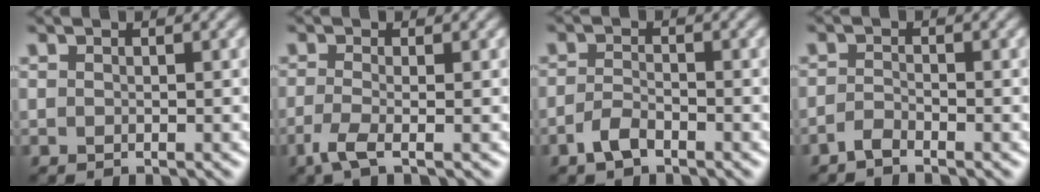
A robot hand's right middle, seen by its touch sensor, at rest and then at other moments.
{"total": 2.6, "force": [-1.3, 0.6, 2.2], "torque": [-0.050, -0.010, -0.036]}
{"total": 2.0, "force": [-1.3, 0.8, 1.2], "torque": [-0.028, 0.002, -0.030]}
{"total": 1.2, "force": [-1.0, 0.2, 0.6], "torque": [-0.015, 0.002, -0.024]}